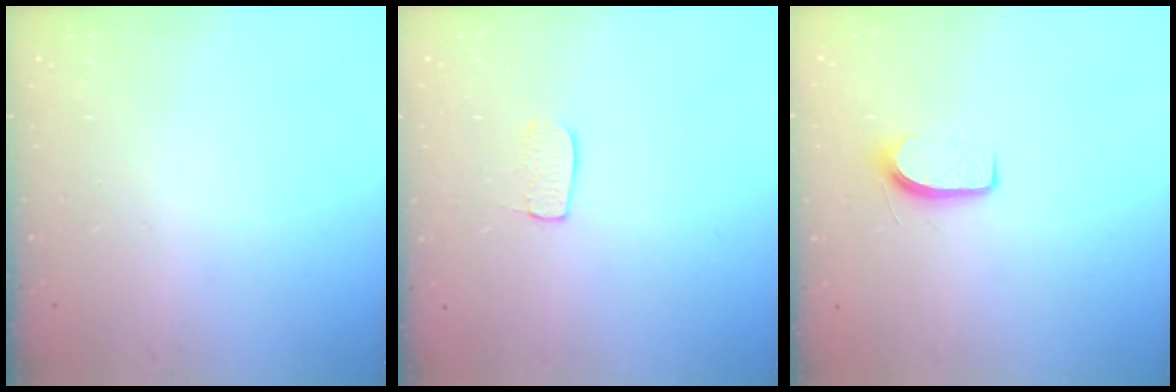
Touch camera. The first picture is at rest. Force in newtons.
{"total": 5.0, "press": 5.0, "slide": 0.3}
{"total": 6.1, "press": 6.1, "slide": 0.6}